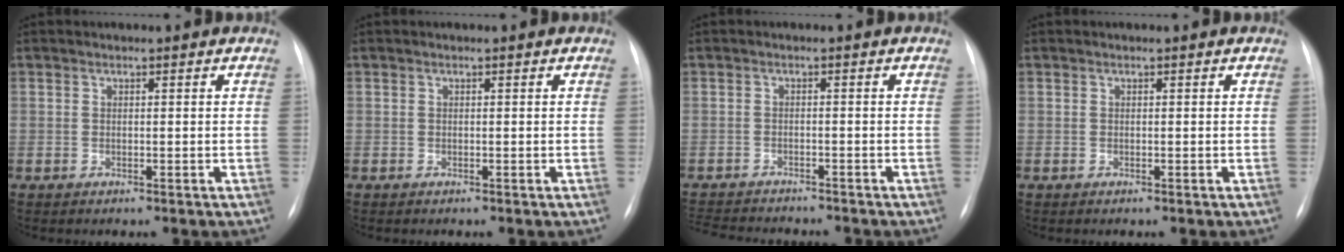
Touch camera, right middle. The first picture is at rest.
{"total": 0.0}
{"total": 10.4, "force": [-9.7, 1.9, 3.5], "torque": [-0.064, -0.006, -0.135]}
{"total": 0.0}